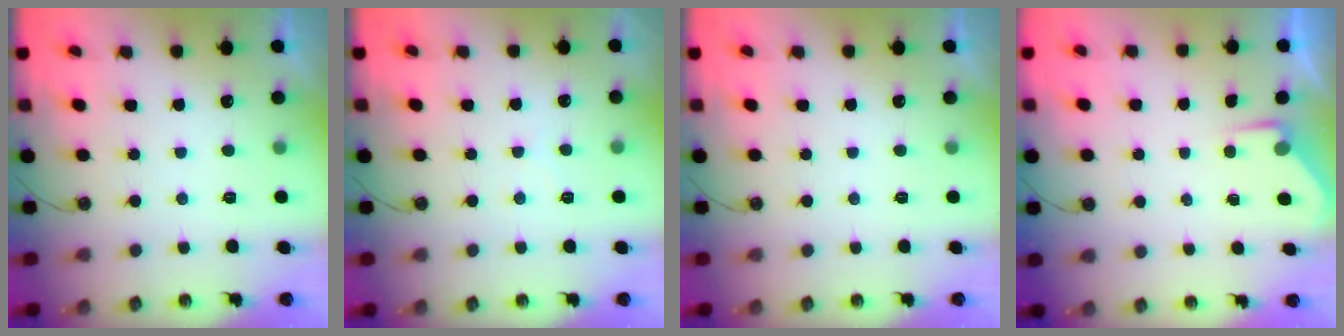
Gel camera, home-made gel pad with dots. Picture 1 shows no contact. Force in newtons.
{"total": 3.9, "press": 3.9, "slide": 0.7}
{"total": 0.0}
{"total": 2.7, "press": 2.6, "slide": 0.4}